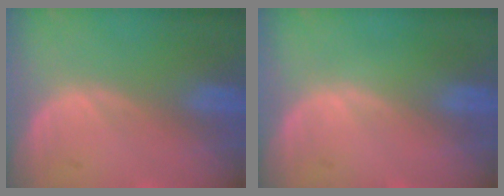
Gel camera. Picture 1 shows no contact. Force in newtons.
{"total": 0.0}